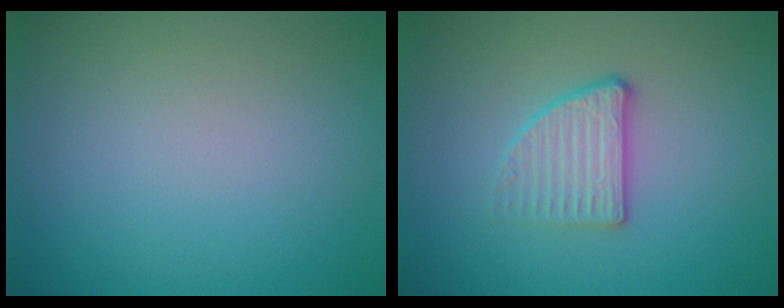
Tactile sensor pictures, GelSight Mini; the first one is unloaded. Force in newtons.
{"total": 2.7, "press": 2.4, "slide": 1.2}